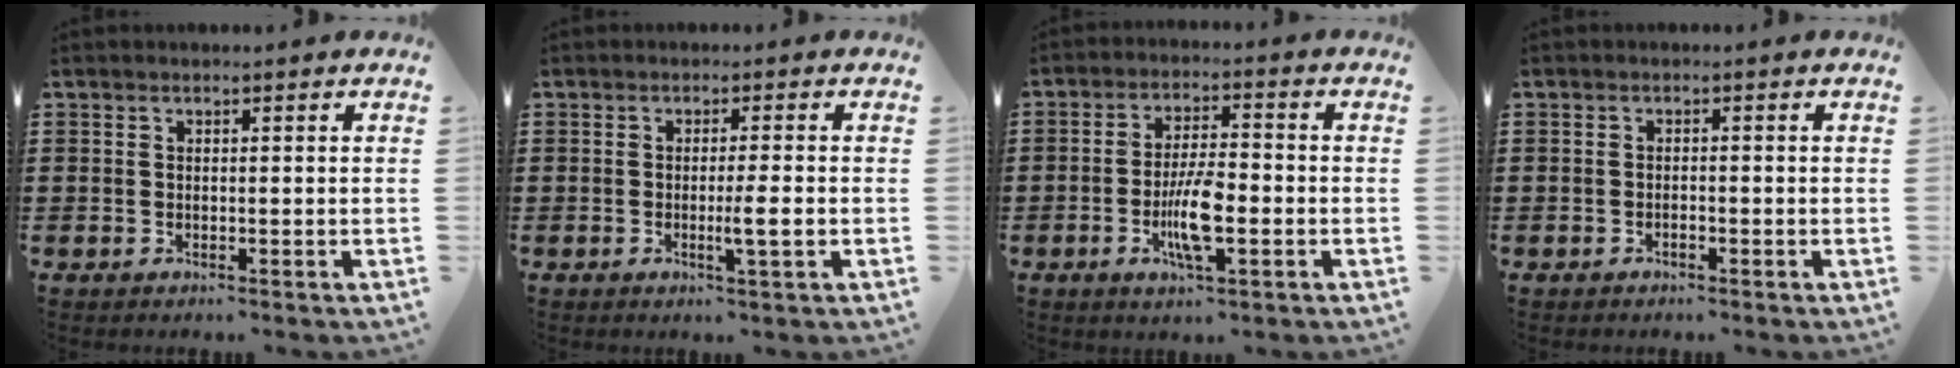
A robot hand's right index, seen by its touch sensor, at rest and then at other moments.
{"total": 3.3, "force": [-0.8, -0.1, 3.2], "torque": [-0.052, -0.007, -0.017]}
{"total": 7.5, "force": [-2.2, 2.0, 6.9], "torque": [-0.140, -0.008, -0.043]}
{"total": 0.7, "force": [-0.6, 0.2, 0.3], "torque": [-0.008, -0.004, -0.010]}